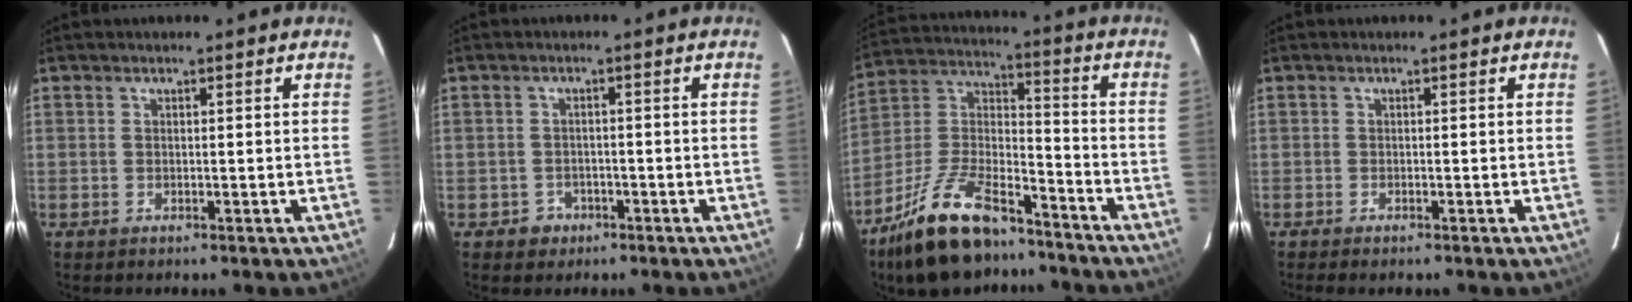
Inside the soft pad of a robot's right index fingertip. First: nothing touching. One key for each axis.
{"total": 3.4, "fx": -1.6, "fy": 3.0, "fz": 0.2, "tx": -0.014, "ty": 0.011, "tz": -0.019}
{"total": 19.4, "fx": -13.8, "fy": 7.9, "fz": 11.2, "tx": -0.227, "ty": 0.011, "tz": -0.240}
{"total": 1.5, "fx": -1.3, "fy": 0.4, "fz": 0.7, "tx": -0.015, "ty": -0.006, "tz": -0.022}